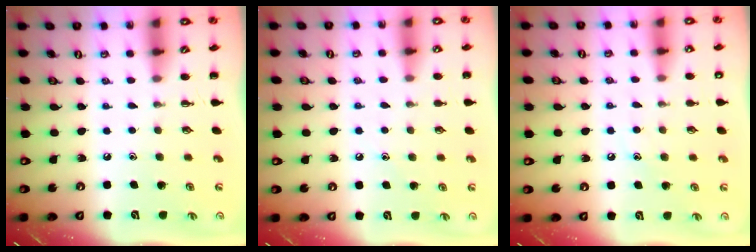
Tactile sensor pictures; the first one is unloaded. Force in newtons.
{"total": 7.3, "press": 6.9, "slide": 2.4}
{"total": 8.2, "press": 8.0, "slide": 1.8}